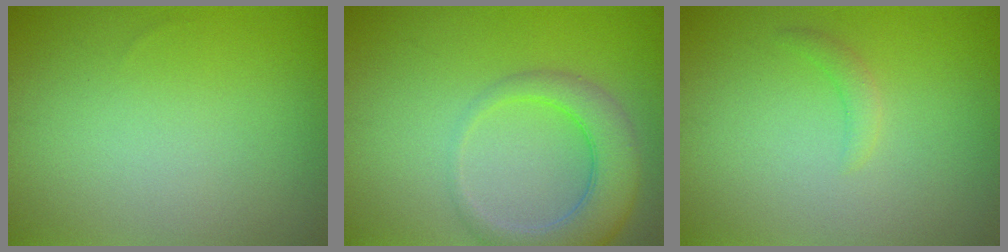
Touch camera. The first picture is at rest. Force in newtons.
{"total": 5.0, "press": 4.9, "slide": 0.5}
{"total": 1.2, "press": 1.2, "slide": 0.1}